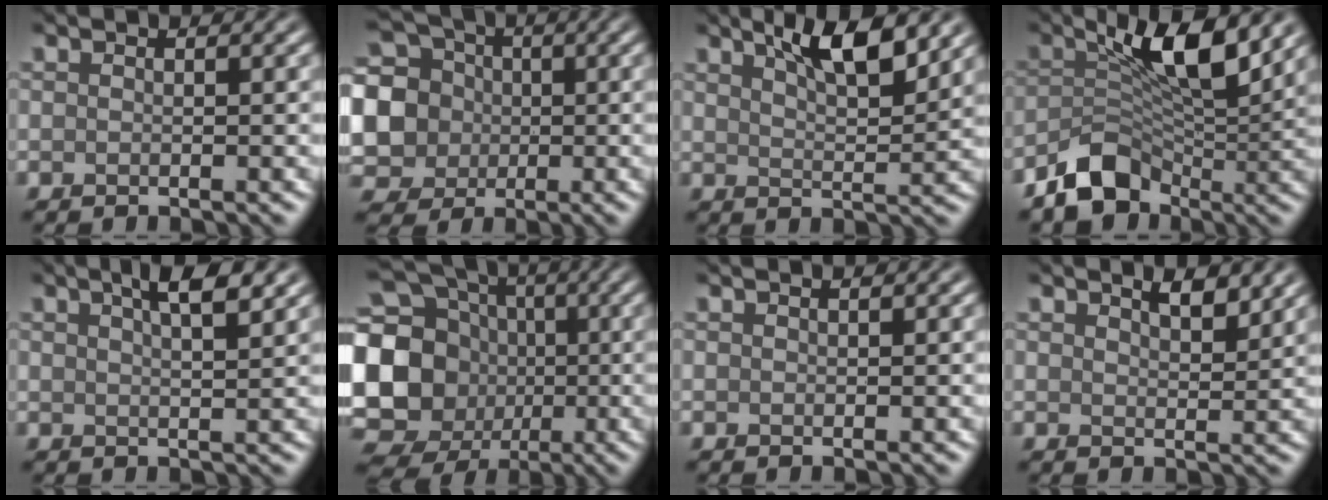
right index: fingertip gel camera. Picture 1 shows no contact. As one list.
[{"total": 13.0, "force": [-0.7, 12.0, 4.8], "torque": [-0.149, 0.009, -0.030]}, {"total": 5.7, "force": [3.7, 1.6, 4.1], "torque": [-0.057, 0.005, 0.061]}, {"total": 6.0, "force": [-1.4, 3.7, 4.5], "torque": [-0.057, 0.006, -0.026]}, {"total": 3.9, "force": [2.4, 1.1, 2.9], "torque": [-0.034, 0.013, 0.029]}, {"total": 16.6, "force": [-1.5, 15.1, 6.7], "torque": [-0.162, 0.010, -0.049]}, {"total": 0.6, "force": [0.5, 0.0, 0.2], "torque": [-0.002, 0.002, 0.010]}, {"total": 2.6, "force": [2.0, 0.7, 1.5], "torque": [-0.023, -0.003, 0.031]}]